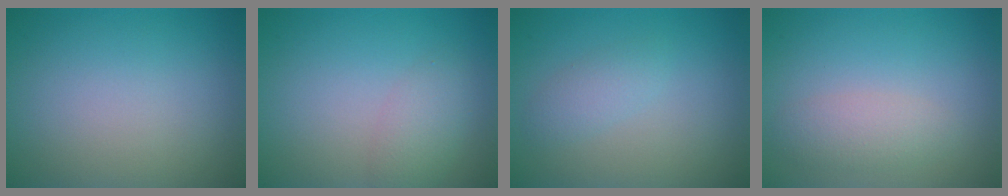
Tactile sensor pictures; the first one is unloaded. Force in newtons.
{"total": 2.1, "press": 2.1, "slide": 0.1}
{"total": 1.6, "press": 1.6, "slide": 0.1}
{"total": 2.1, "press": 2.1, "slide": 0.1}